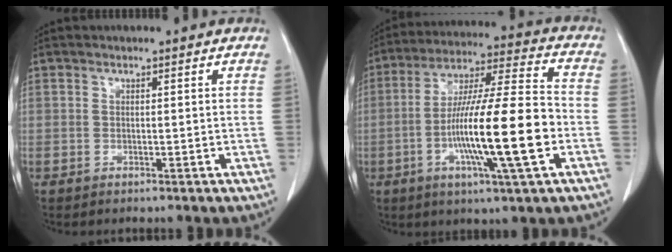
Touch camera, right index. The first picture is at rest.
{"total": 17.9, "force": [-4.5, 0.8, 17.3], "torque": [-0.308, -0.006, -0.080]}